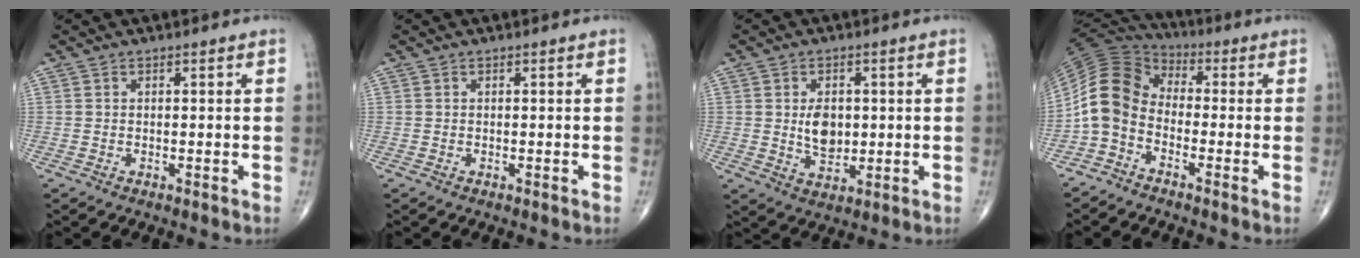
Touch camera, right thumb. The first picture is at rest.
{"total": 0.0}
{"total": 6.2, "force": [0.6, 4.1, 4.6], "torque": [-0.060, -0.008, 0.016]}
{"total": 9.7, "force": [-2.8, 6.9, 6.2], "torque": [-0.118, 0.052, -0.074]}